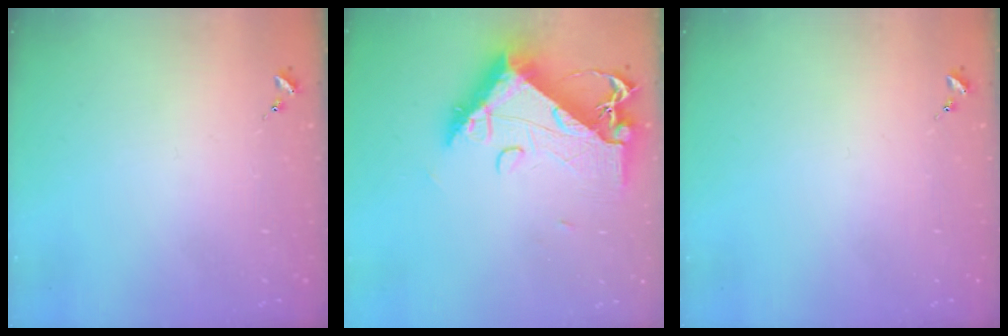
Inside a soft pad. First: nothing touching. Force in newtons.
{"total": 15.2, "press": 15.1, "slide": 1.3}
{"total": 0.0}